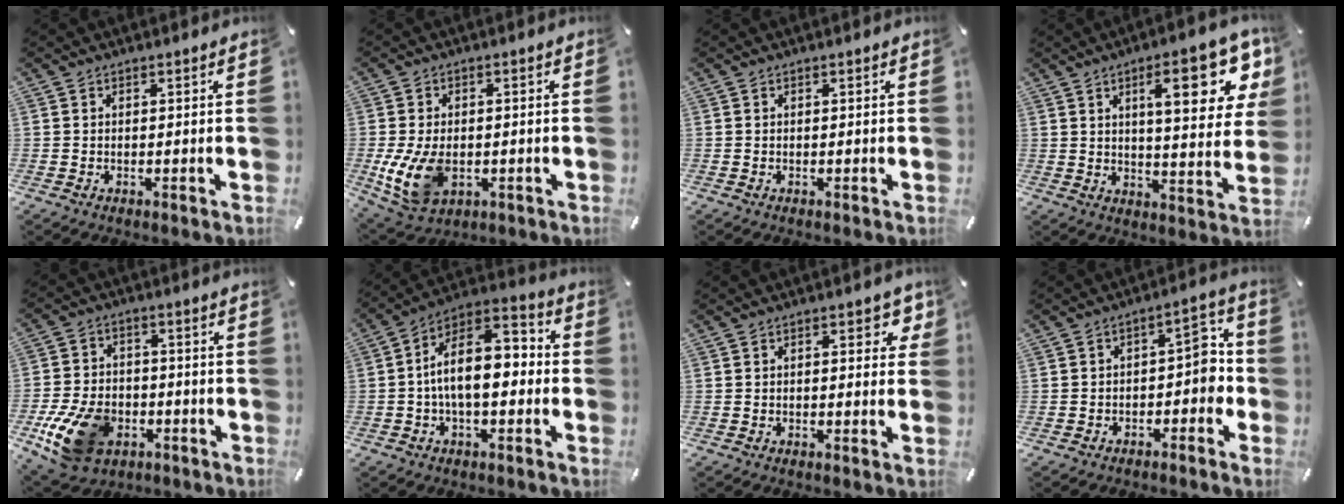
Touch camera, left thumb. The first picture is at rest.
{"total": 10.6, "force": [-2.1, 7.0, 7.7], "torque": [-0.174, 0.000, -0.032]}
{"total": 0.0}
{"total": 17.8, "force": [7.7, 5.8, 14.9], "torque": [-0.210, -0.026, 0.113]}
{"total": 14.3, "force": [-5.4, 10.1, 8.5], "torque": [-0.181, 0.028, -0.093]}
{"total": 12.9, "force": [-1.5, 7.1, 10.6], "torque": [-0.183, 0.005, -0.023]}
{"total": 4.2, "force": [1.0, 2.1, 3.5], "torque": [-0.034, -0.006, 0.007]}
{"total": 8.0, "force": [-0.6, 5.1, 6.2], "torque": [-0.073, 0.002, -0.017]}